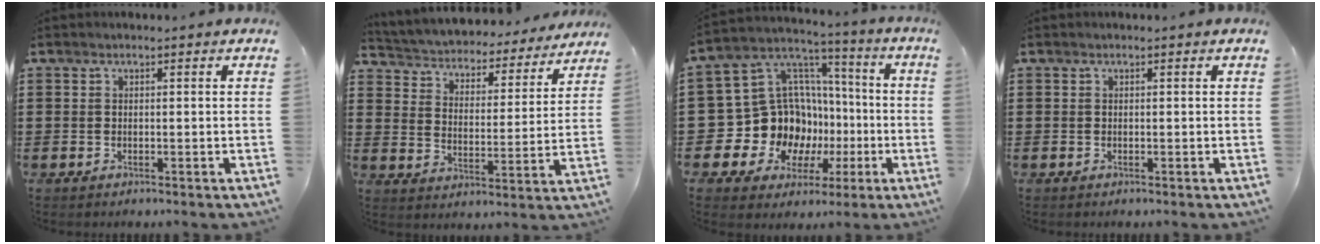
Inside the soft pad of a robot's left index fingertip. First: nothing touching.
{"total": 3.1, "force": [3.1, 0.6, 0.0], "torque": [-0.022, -0.032, 0.042]}
{"total": 14.0, "force": [-2.6, 12.9, 4.7], "torque": [-0.129, -0.024, -0.018]}
{"total": 0.0}